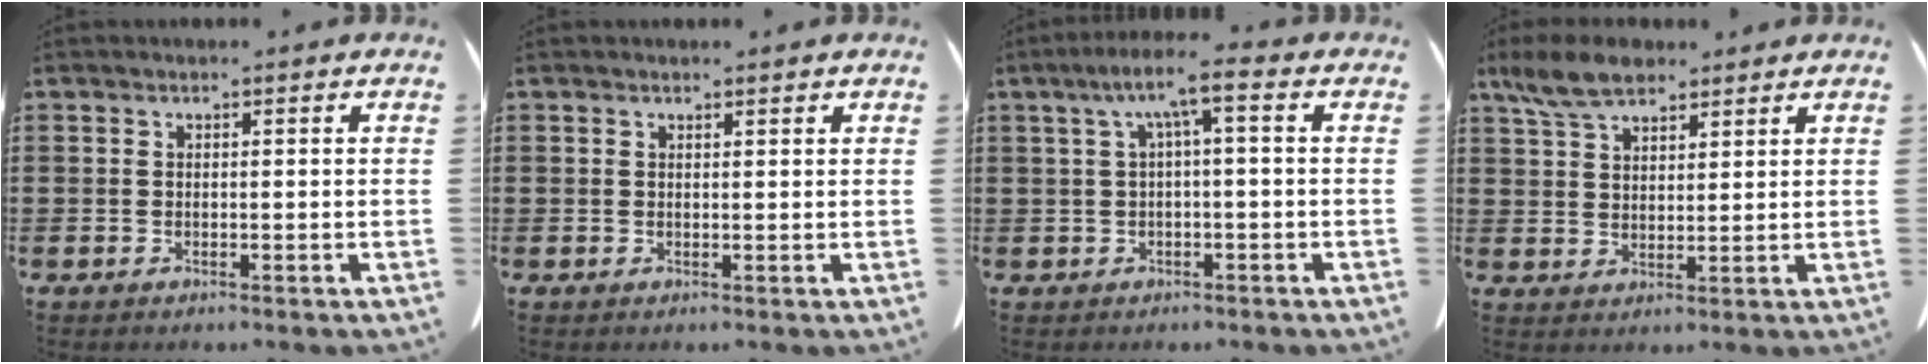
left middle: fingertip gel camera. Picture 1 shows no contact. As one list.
[{"total": 0.7, "force": [0.7, 0.0, 0.2], "torque": [-0.006, -0.001, 0.014]}, {"total": 5.7, "force": [0.8, 0.7, 5.6], "torque": [-0.109, 0.007, 0.009]}, {"total": 6.6, "force": [5.2, 2.6, 3.2], "torque": [-0.080, -0.001, 0.099]}]